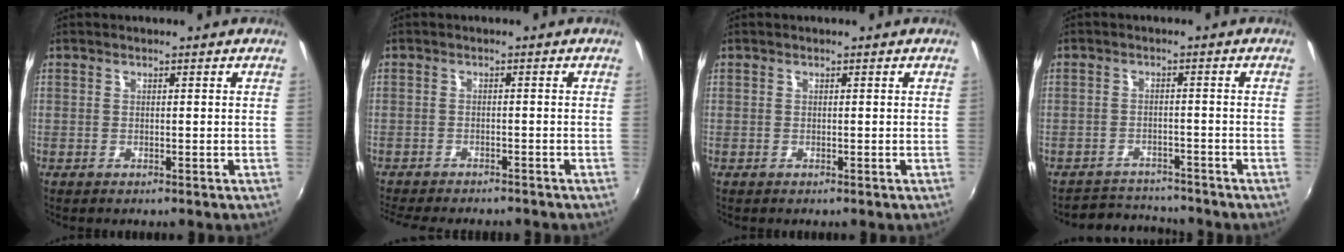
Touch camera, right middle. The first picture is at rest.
{"total": 8.4, "force": [-7.5, 1.8, 3.2], "torque": [-0.080, -0.022, -0.117]}
{"total": 0.0}
{"total": 5.8, "force": [-5.6, 1.4, -0.2], "torque": [-0.012, 0.011, -0.091]}